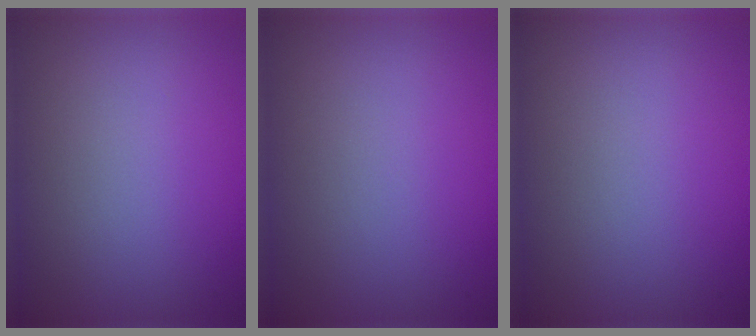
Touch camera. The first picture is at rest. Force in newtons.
{"total": 0.0}
{"total": 0.0}